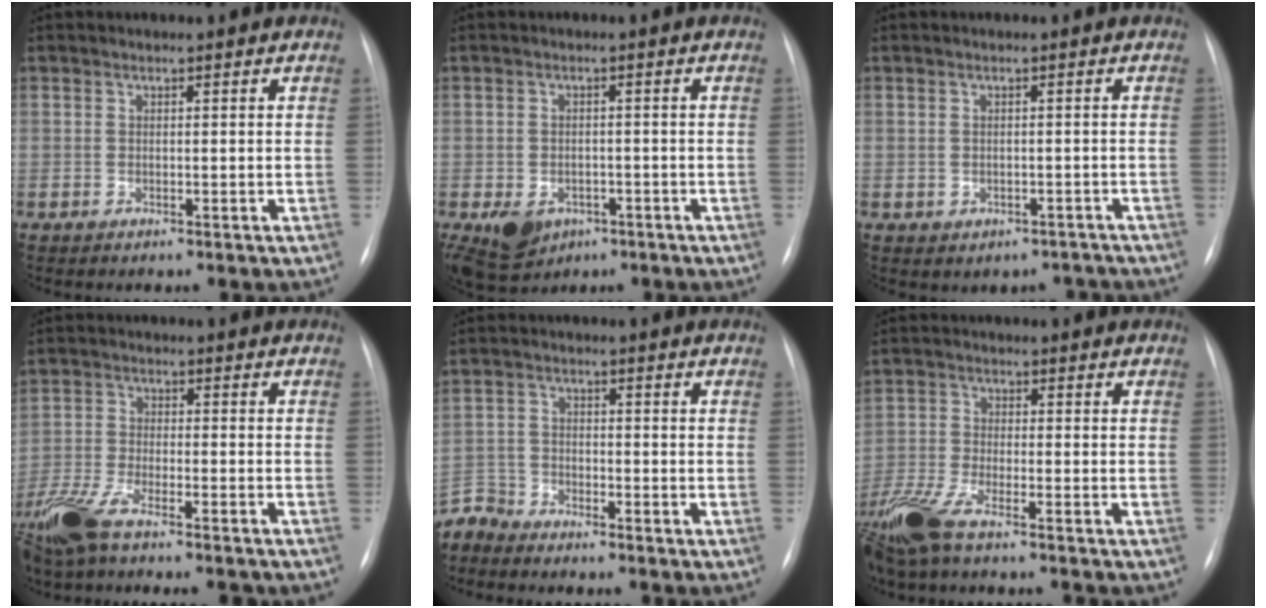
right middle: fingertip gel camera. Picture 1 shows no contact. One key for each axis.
{"total": 6.4, "fx": -3.1, "fy": 4.7, "fz": 3.0, "tx": -0.052, "ty": 0.000, "tz": -0.035}
{"total": 3.7, "fx": -2.7, "fy": 2.5, "fz": 0.4, "tx": 0.002, "ty": 0.023, "tz": -0.028}
{"total": 11.8, "fx": -9.4, "fy": 2.1, "fz": 6.8, "tx": -0.135, "ty": -0.015, "tz": -0.159}
{"total": 4.9, "fx": -4.8, "fy": 0.7, "fz": -0.5, "tx": 0.010, "ty": -0.008, "tz": -0.097}
{"total": 8.9, "fx": -6.9, "fy": 1.1, "fz": 5.6, "tx": -0.127, "ty": -0.020, "tz": -0.133}